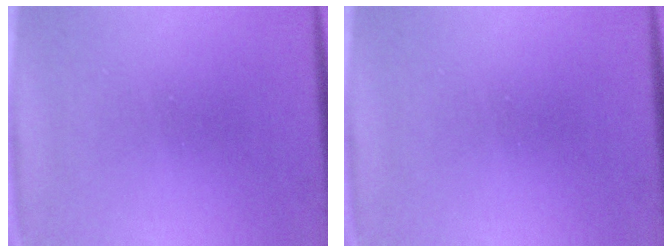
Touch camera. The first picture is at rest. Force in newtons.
{"total": 0.0}